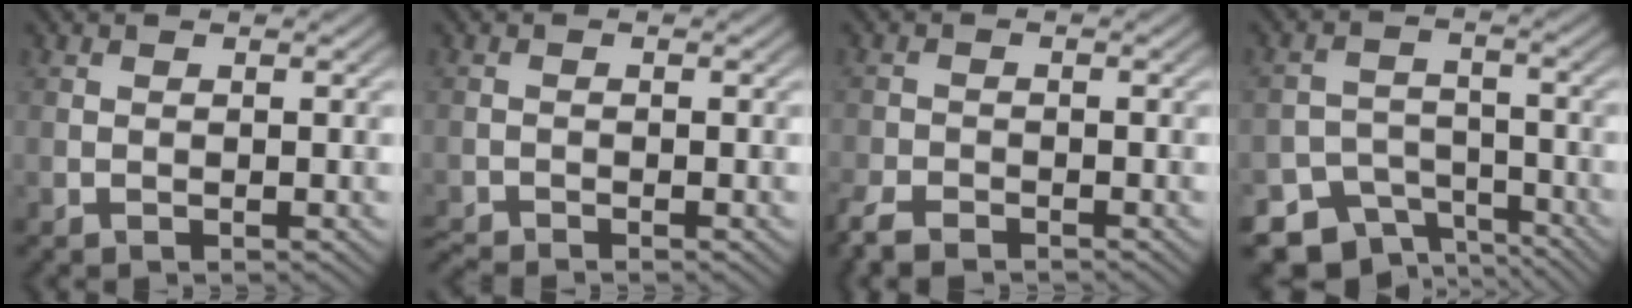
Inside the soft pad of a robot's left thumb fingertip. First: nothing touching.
{"total": 1.8, "force": [-1.7, 0.0, 0.4], "torque": [-0.011, -0.005, -0.038]}
{"total": 4.4, "force": [-3.5, 1.6, 2.1], "torque": [-0.045, -0.013, -0.075]}
{"total": 7.9, "force": [-5.9, 4.6, 2.4], "torque": [-0.032, -0.012, -0.095]}